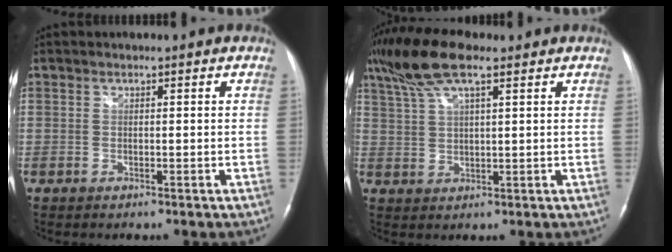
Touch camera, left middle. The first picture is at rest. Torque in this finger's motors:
{"motor_torque": [1.12, -0.95, 0.16, 0.10]}